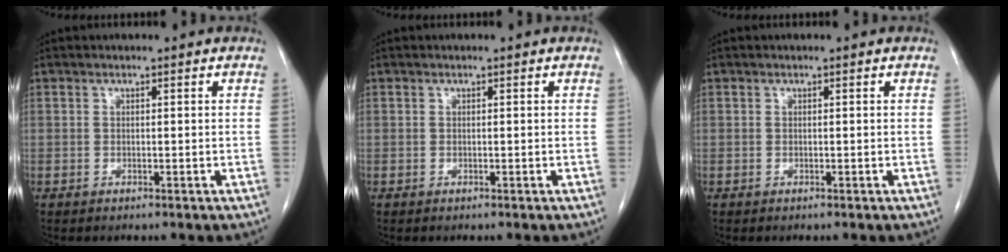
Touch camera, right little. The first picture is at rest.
{"total": 0.0}
{"total": 0.0}